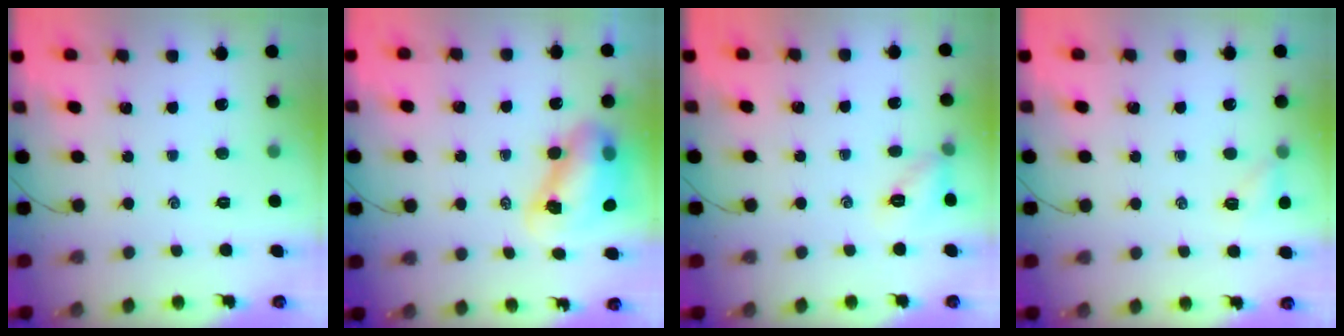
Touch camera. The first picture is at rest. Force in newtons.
{"total": 8.9, "press": 8.6, "slide": 2.0}
{"total": 7.2, "press": 7.1, "slide": 0.9}
{"total": 4.0, "press": 3.8, "slide": 1.3}